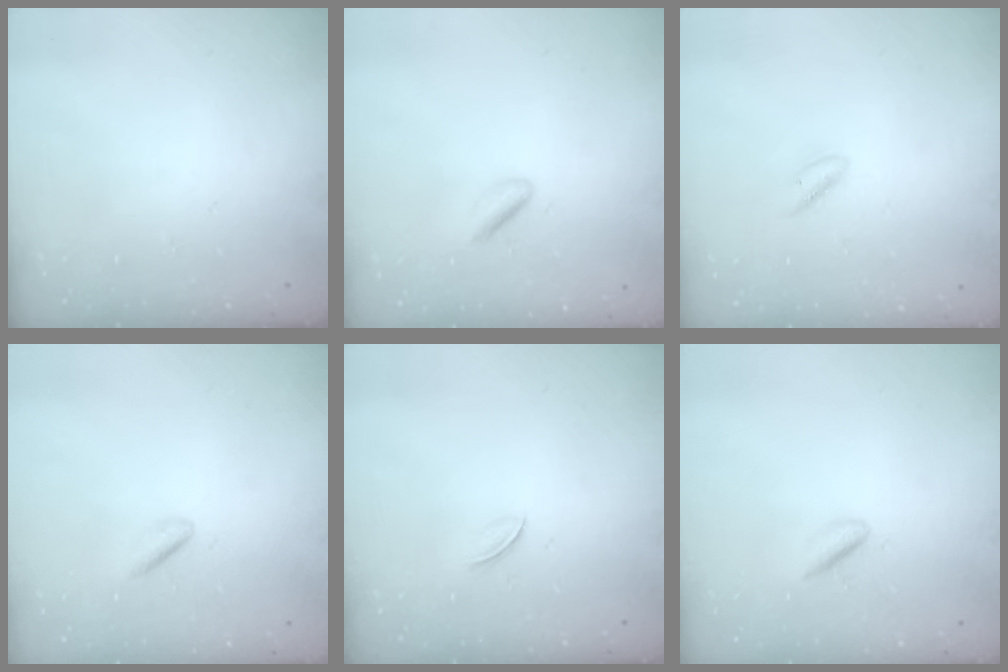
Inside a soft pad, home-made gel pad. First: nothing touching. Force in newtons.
{"total": 1.8, "press": 1.6, "slide": 0.8}
{"total": 2.1, "press": 1.7, "slide": 1.3}
{"total": 1.9, "press": 1.7, "slide": 0.8}
{"total": 2.8, "press": 2.7, "slide": 0.9}
{"total": 2.9, "press": 2.8, "slide": 1.1}